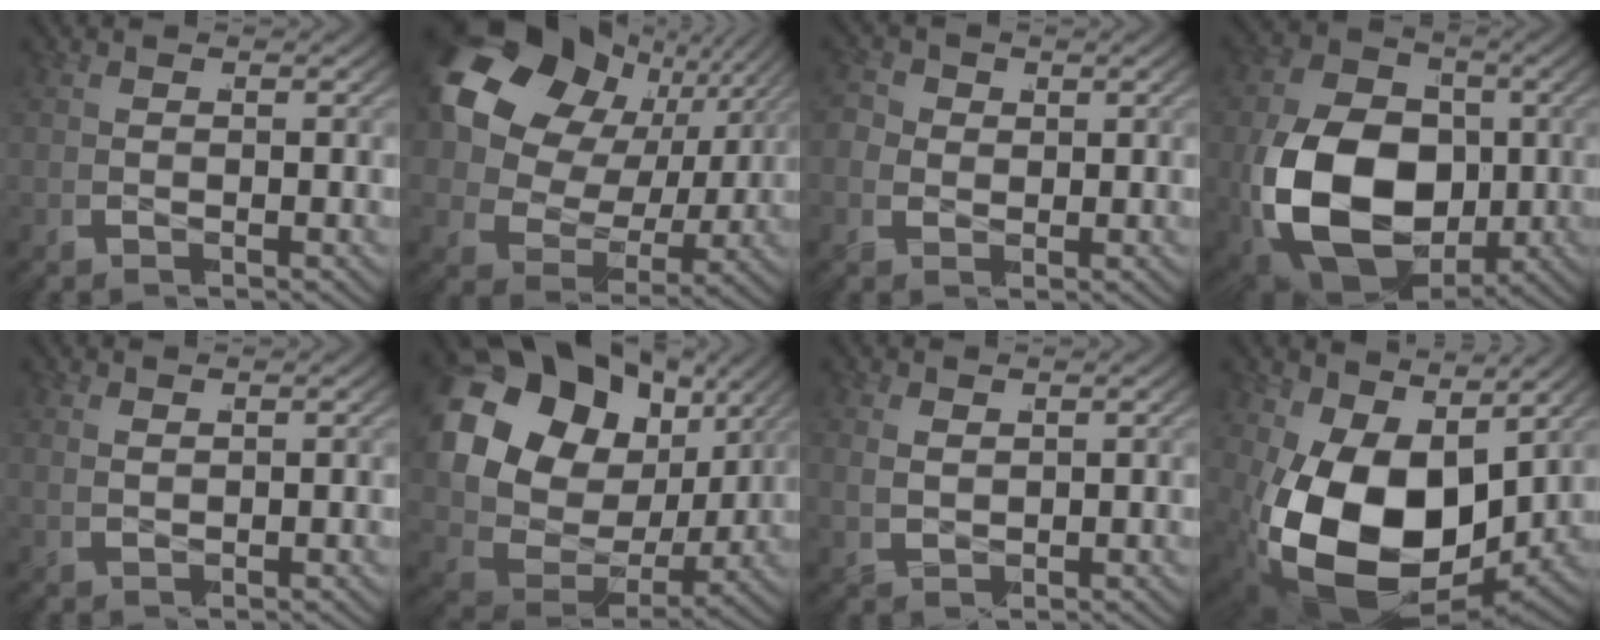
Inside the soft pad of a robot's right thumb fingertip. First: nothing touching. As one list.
[{"total": 17.5, "force": [2.5, 13.0, 11.5], "torque": [-0.248, -0.005, 0.033]}, {"total": 3.1, "force": [0.0, 2.9, 1.1], "torque": [-0.033, -0.011, 0.000]}, {"total": 18.8, "force": [-2.9, 13.6, 12.7], "torque": [-0.294, -0.075, -0.021]}, {"total": 0.8, "force": [0.8, 0.0, -0.1], "torque": [0.003, 0.004, 0.015]}, {"total": 21.3, "force": [2.9, 16.1, 13.7], "torque": [-0.284, 0.002, 0.024]}, {"total": 1.2, "force": [0.9, 0.7, 0.4], "torque": [-0.011, 0.000, 0.018]}, {"total": 14.7, "force": [-1.5, 9.2, 11.3], "torque": [-0.265, -0.059, 0.011]}]